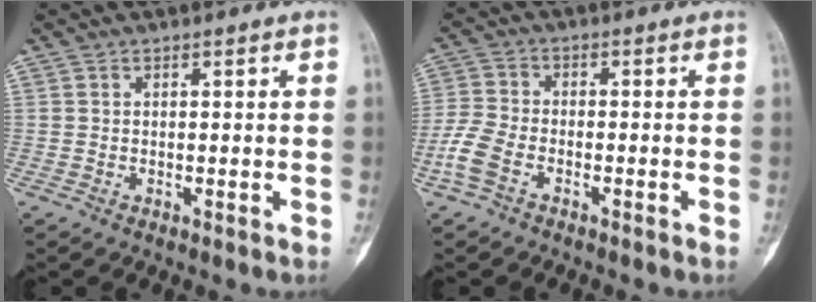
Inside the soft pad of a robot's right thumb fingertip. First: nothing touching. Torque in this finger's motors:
{"motor_torque": [-0.20, 0.07, 0.11, -0.13, 0.02]}